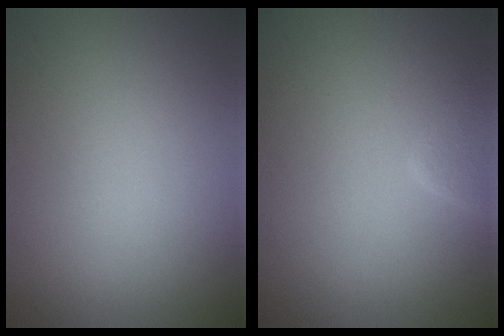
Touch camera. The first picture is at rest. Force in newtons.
{"total": 1.9, "press": 1.9, "slide": 0.1}